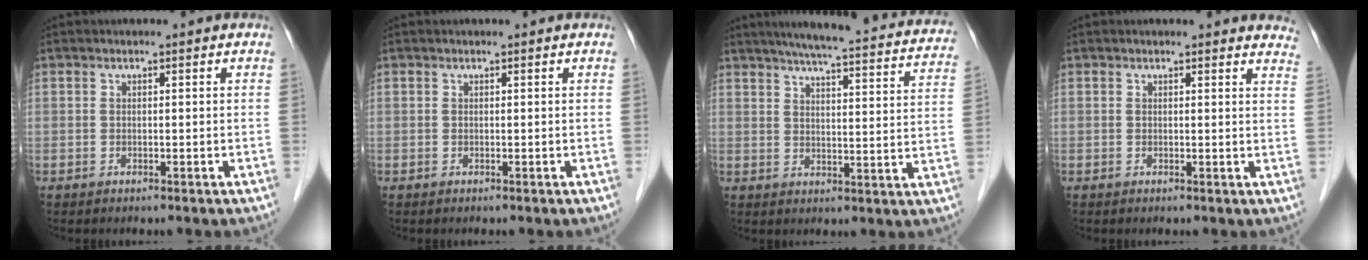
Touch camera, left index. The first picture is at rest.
{"total": 0.5, "force": [0.5, 0.0, 0.2], "torque": [-0.003, 0.005, 0.007]}
{"total": 24.6, "force": [21.7, 2.7, 11.3], "torque": [-0.156, -0.013, 0.256]}
{"total": 8.8, "force": [8.5, 1.7, 1.6], "torque": [0.016, -0.015, 0.058]}